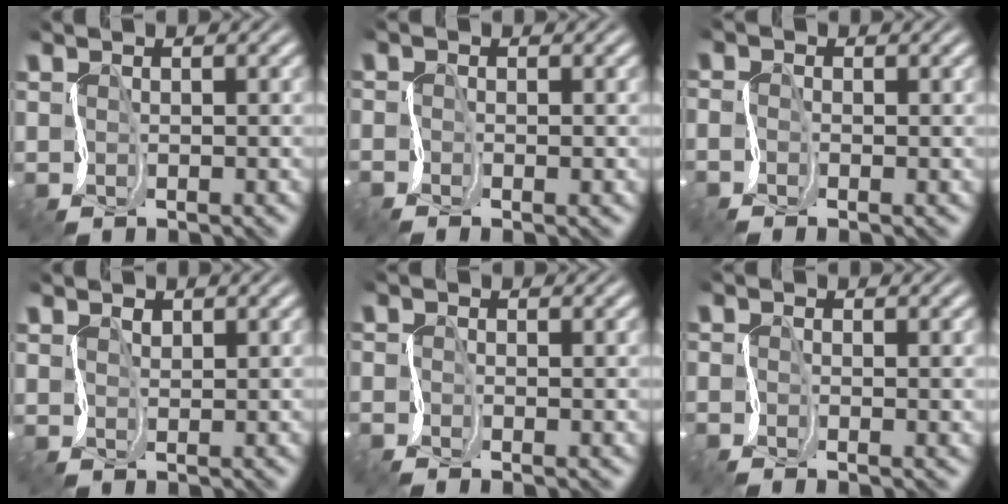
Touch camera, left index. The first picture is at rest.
{"total": 1.1, "force": [-0.2, 0.2, 1.1], "torque": [-0.006, 0.009, -0.018]}
{"total": 1.0, "force": [-0.4, 0.2, 0.8], "torque": [-0.007, 0.006, -0.014]}
{"total": 0.8, "force": [0.8, -0.1, 0.0], "torque": [0.002, 0.006, 0.013]}
{"total": 0.9, "force": [-0.3, 0.1, 0.9], "torque": [-0.004, 0.007, -0.018]}
{"total": 1.5, "force": [-0.1, 0.3, 1.5], "torque": [-0.008, 0.005, -0.018]}